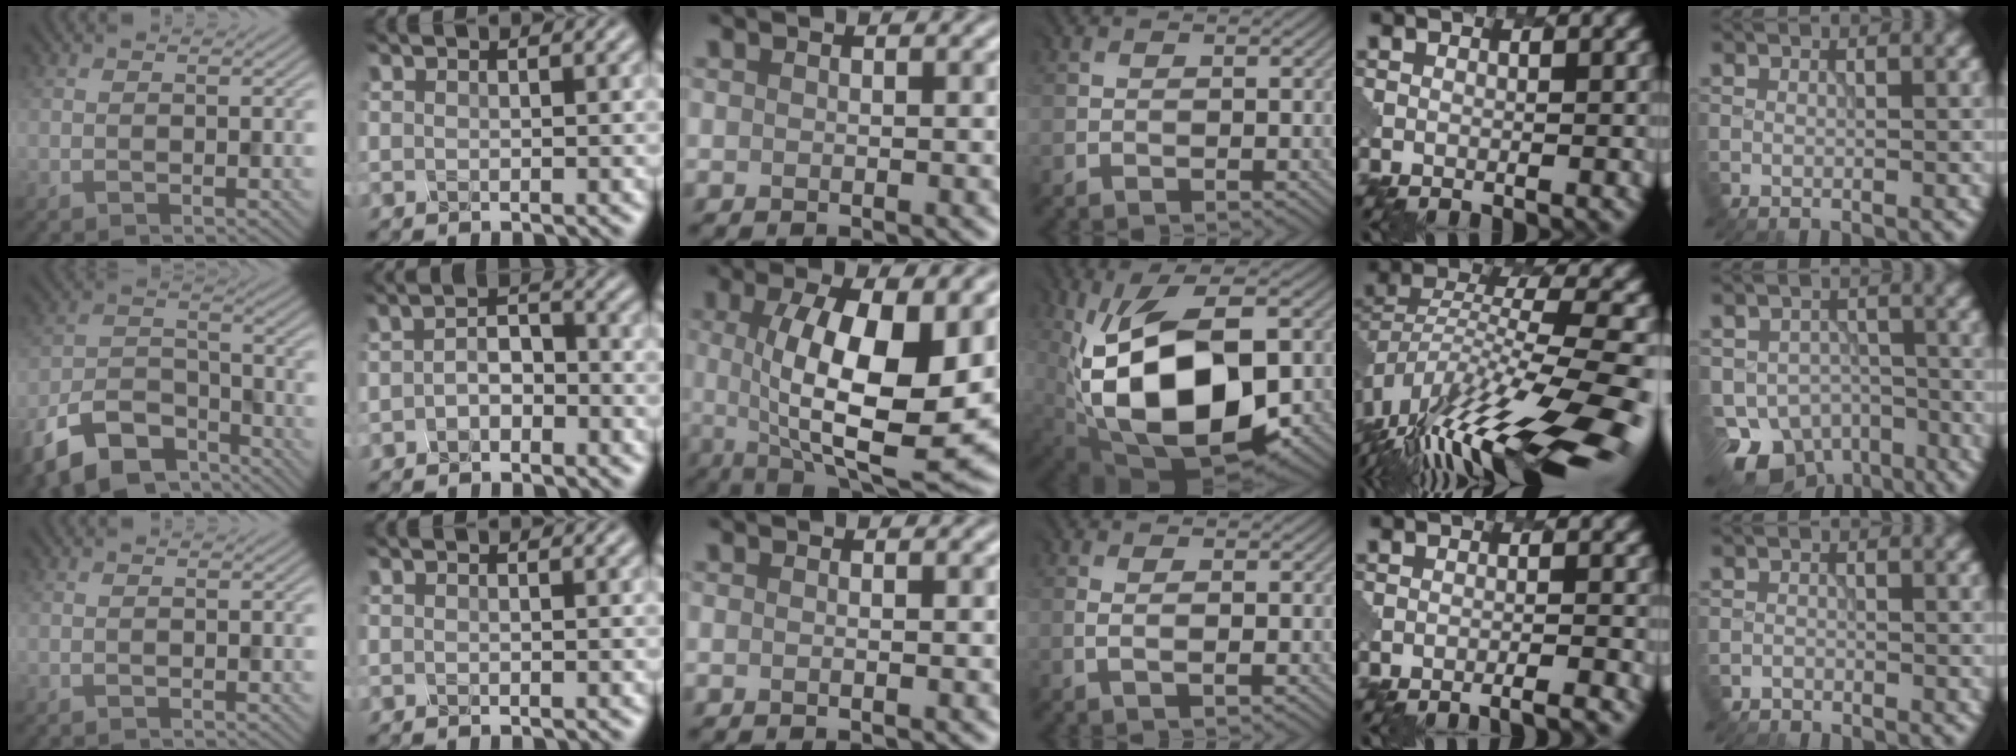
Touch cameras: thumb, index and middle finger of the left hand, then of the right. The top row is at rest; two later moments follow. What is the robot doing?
{"motion": "dispense", "object": "toothpaste"}